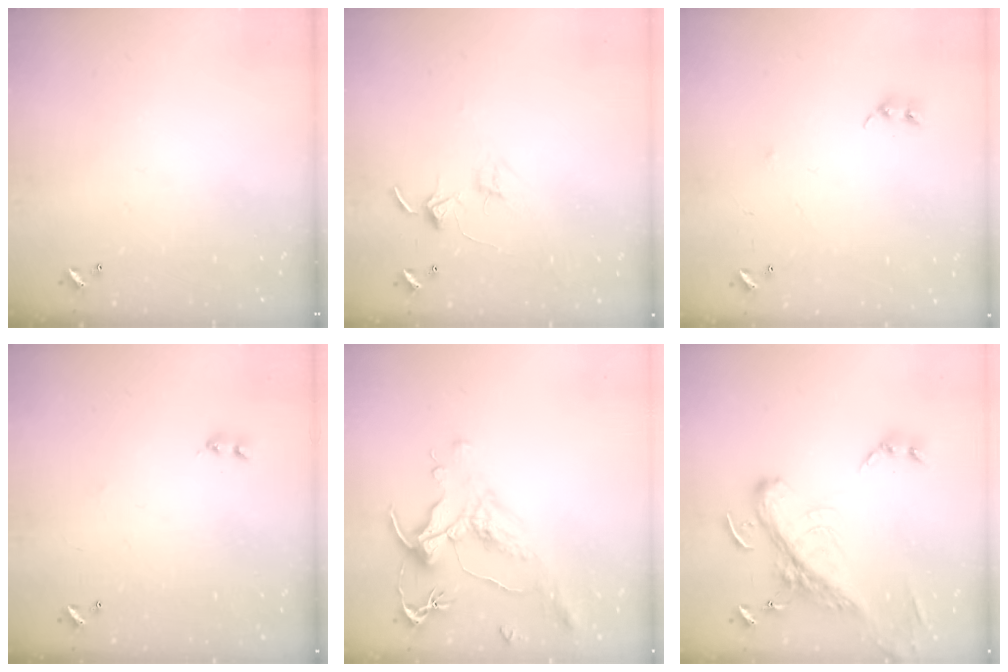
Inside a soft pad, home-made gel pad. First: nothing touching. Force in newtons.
{"total": 2.8, "press": 2.8, "slide": 0.2}
{"total": 6.4, "press": 6.4, "slide": 0.6}
{"total": 2.2, "press": 2.1, "slide": 0.6}
{"total": 1.6, "press": 1.0, "slide": 1.3}
{"total": 9.5, "press": 9.3, "slide": 2.2}